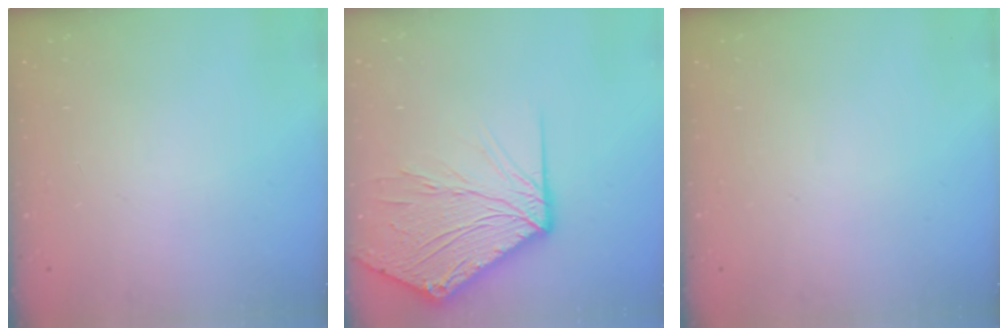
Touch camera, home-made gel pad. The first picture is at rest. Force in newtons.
{"total": 17.4, "press": 17.3, "slide": 2.2}
{"total": 0.0}